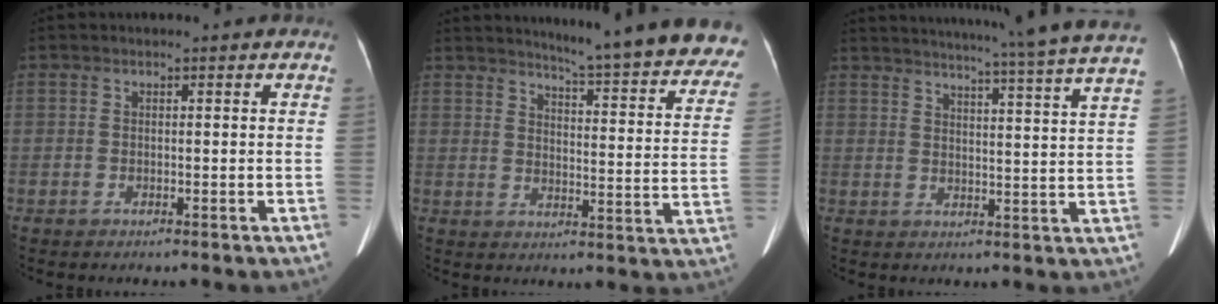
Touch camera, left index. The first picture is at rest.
{"total": 25.1, "force": [23.0, 1.6, 9.9], "torque": [-0.120, -0.100, 0.262]}
{"total": 24.9, "force": [22.4, -2.0, 10.7], "torque": [-0.167, -0.052, 0.275]}